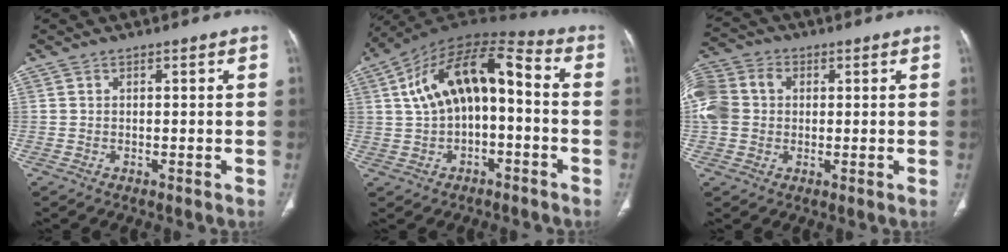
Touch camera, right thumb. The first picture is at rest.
{"total": 16.1, "force": [0.8, 8.4, 13.7], "torque": [-0.221, 0.056, 0.006]}
{"total": 13.2, "force": [1.8, 10.8, 7.3], "torque": [-0.181, 0.029, 0.030]}